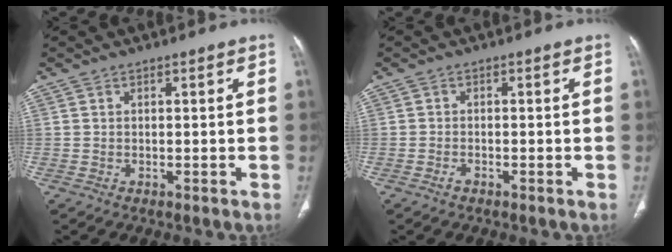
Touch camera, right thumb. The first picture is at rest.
{"total": 1.1, "force": [-0.8, 0.5, 0.6], "torque": [-0.012, 0.003, -0.017]}